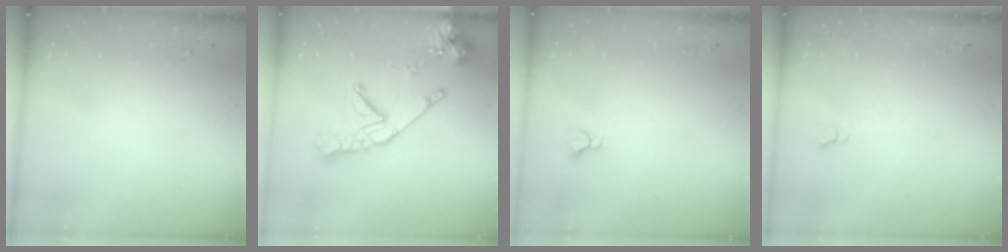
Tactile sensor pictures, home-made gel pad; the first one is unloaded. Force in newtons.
{"total": 16.1, "press": 16.0, "slide": 2.0}
{"total": 2.9, "press": 2.9, "slide": 0.2}
{"total": 2.7, "press": 2.7, "slide": 0.3}